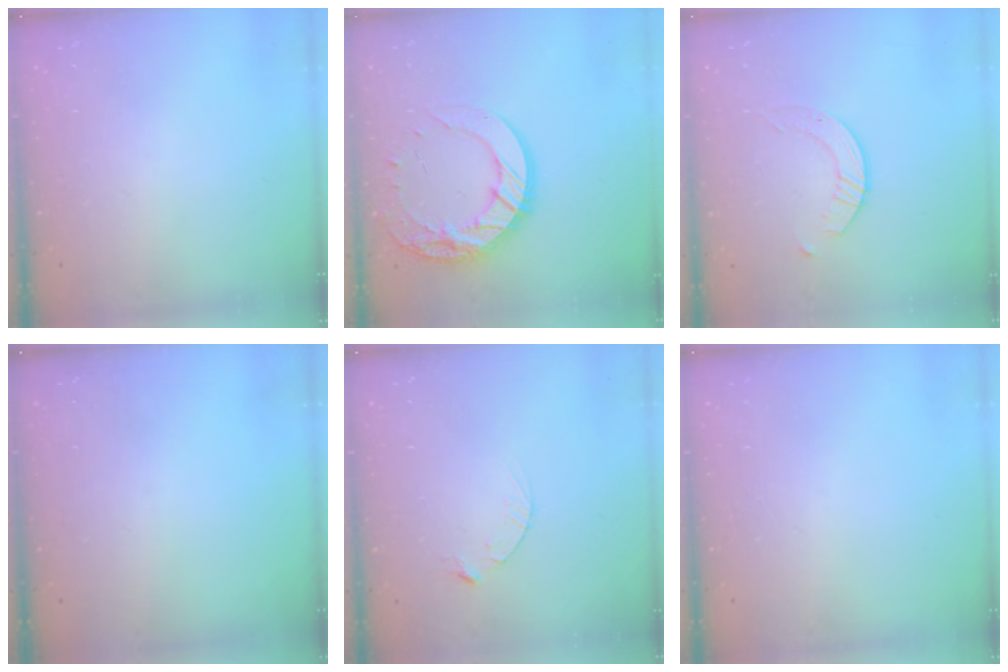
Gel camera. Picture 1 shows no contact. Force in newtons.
{"total": 16.6, "press": 16.5, "slide": 1.2}
{"total": 2.6, "press": 2.6, "slide": 0.3}
{"total": 0.0}
{"total": 2.8, "press": 2.8, "slide": 0.4}
{"total": 0.0}